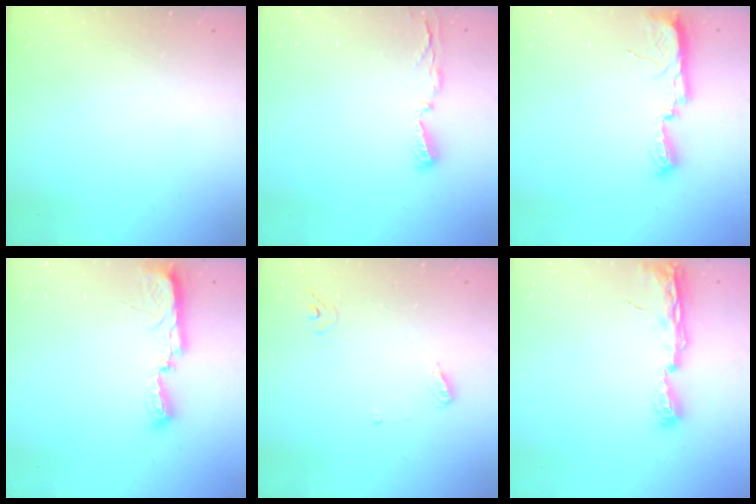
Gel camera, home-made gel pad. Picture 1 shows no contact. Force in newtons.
{"total": 4.0, "press": 4.0, "slide": 0.4}
{"total": 8.1, "press": 8.0, "slide": 0.8}
{"total": 9.8, "press": 8.9, "slide": 4.2}
{"total": 3.6, "press": 3.6, "slide": 0.3}
{"total": 7.6, "press": 7.5, "slide": 0.6}